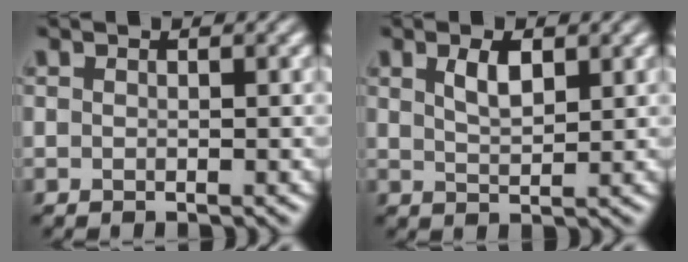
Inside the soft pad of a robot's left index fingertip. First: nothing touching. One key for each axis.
{"total": 2.4, "fx": 1.3, "fy": 1.0, "fz": 1.9, "tx": -0.038, "ty": 0.000, "tz": 0.025}